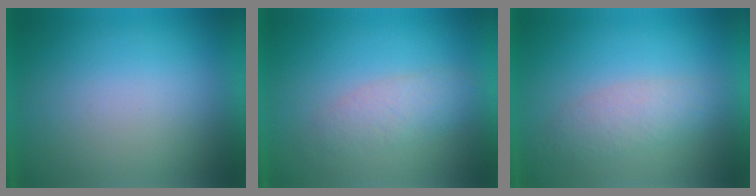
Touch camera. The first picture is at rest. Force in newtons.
{"total": 2.9}
{"total": 3.4}